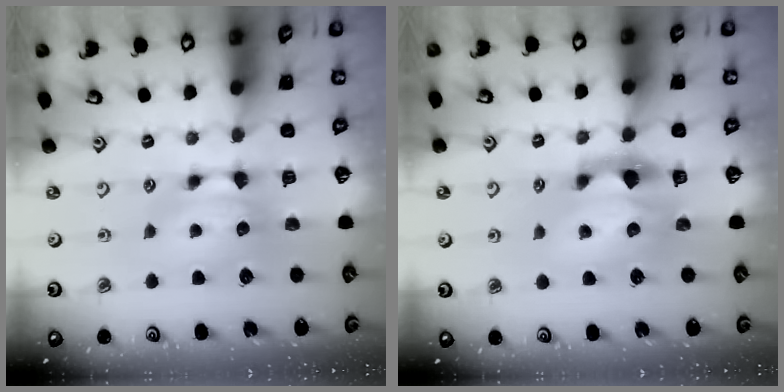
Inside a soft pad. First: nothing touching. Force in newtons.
{"total": 3.0, "press": 2.7, "slide": 1.3}